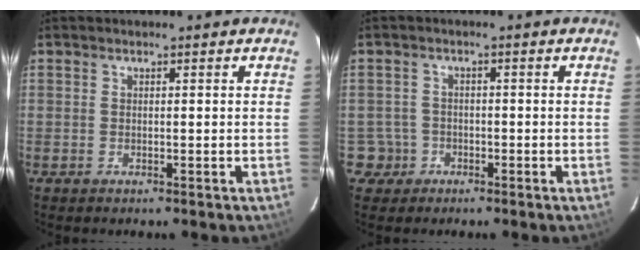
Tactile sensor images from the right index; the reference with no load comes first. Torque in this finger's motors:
{"motor_torque": [-0.70, -0.62, -1.05, -0.21]}